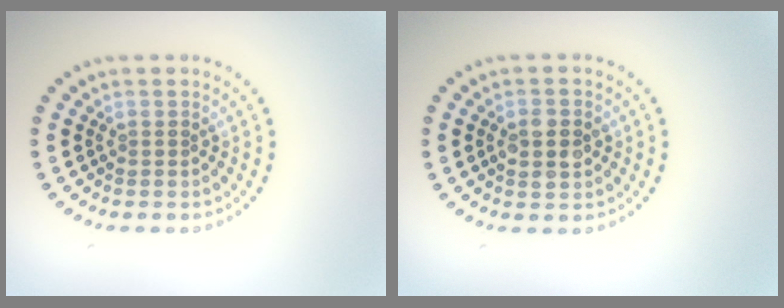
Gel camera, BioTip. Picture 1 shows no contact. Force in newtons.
{"total": 2.8, "press": 2.8, "slide": 0.2}